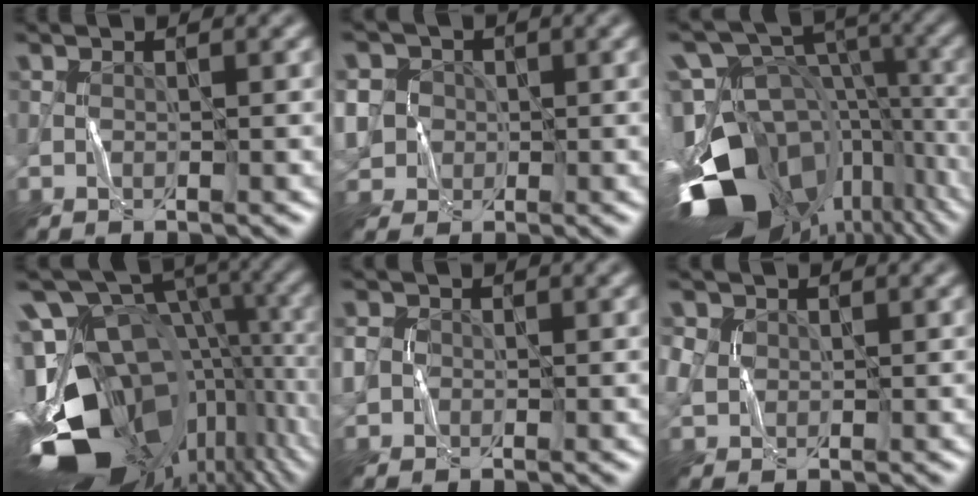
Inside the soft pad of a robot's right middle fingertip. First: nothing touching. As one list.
[{"total": 6.8, "force": [-0.3, 6.3, 2.6], "torque": [-0.065, 0.030, -0.032]}, {"total": 16.9, "force": [-8.1, 10.5, 10.6], "torque": [-0.200, 0.020, -0.120]}, {"total": 17.6, "force": [-5.0, 11.7, 12.2], "torque": [-0.202, 0.017, -0.066]}, {"total": 2.8, "force": [0.0, 2.5, 1.2], "torque": [-0.025, 0.008, -0.006]}, {"total": 2.8, "force": [0.5, 2.4, 1.2], "torque": [-0.042, 0.015, 0.007]}]